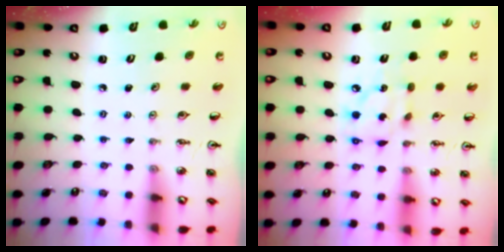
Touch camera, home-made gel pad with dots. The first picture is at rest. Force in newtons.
{"total": 9.4, "press": 9.4, "slide": 0.5}